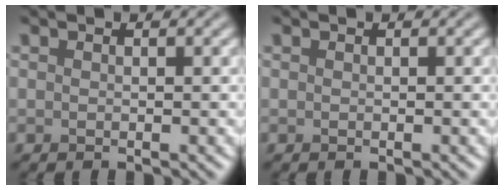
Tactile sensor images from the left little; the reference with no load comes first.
{"total": 0.0}